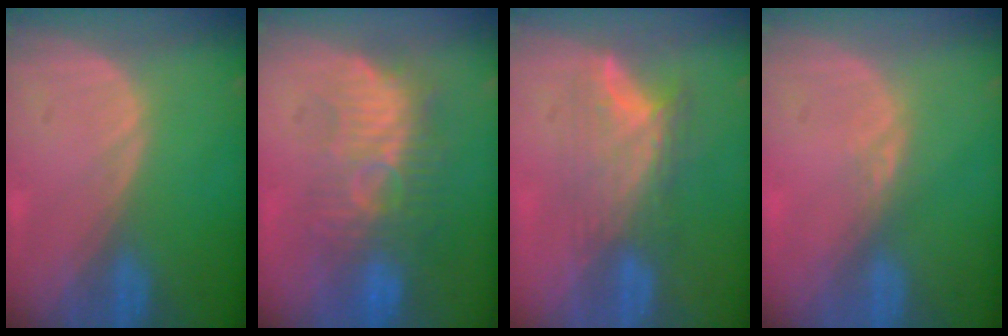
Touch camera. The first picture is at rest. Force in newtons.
{"total": 9.3, "press": 8.9, "slide": 2.6}
{"total": 8.1, "press": 6.8, "slide": 4.5}
{"total": 1.5, "press": 1.3, "slide": 0.8}